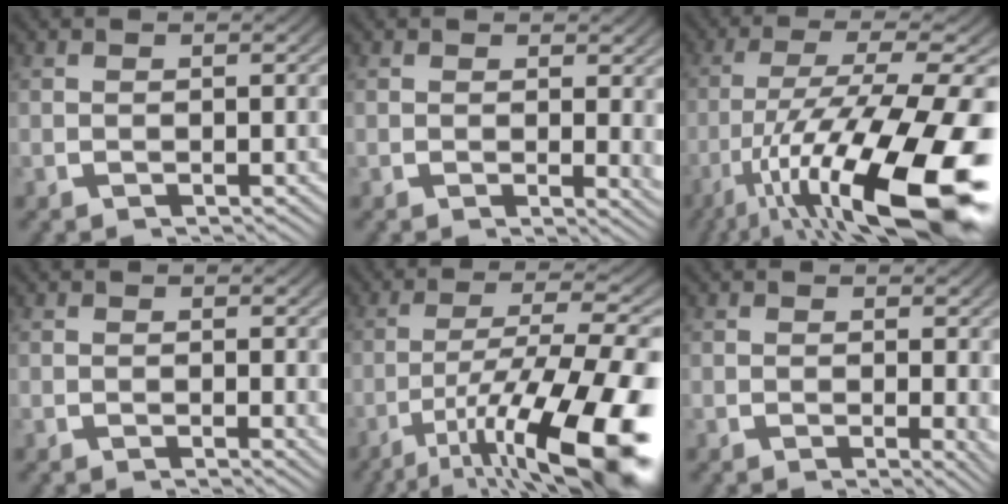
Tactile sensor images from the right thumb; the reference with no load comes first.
{"total": 1.6, "force": [0.6, 0.5, 1.4], "torque": [-0.006, -0.005, 0.007]}
{"total": 18.4, "force": [-5.4, 8.2, 15.5], "torque": [-0.267, -0.058, -0.048]}
{"total": 0.7, "force": [0.2, 0.2, 0.6], "torque": [-0.006, -0.003, 0.004]}
{"total": 14.8, "force": [-4.8, 6.6, 12.4], "torque": [-0.201, -0.046, -0.050]}
{"total": 1.7, "force": [0.2, 0.6, 1.6], "torque": [-0.011, -0.006, 0.003]}